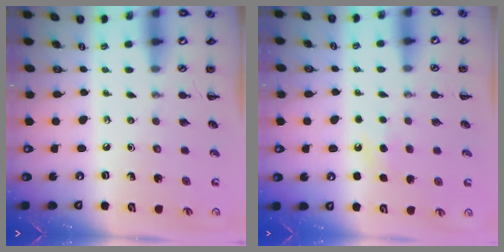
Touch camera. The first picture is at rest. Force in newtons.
{"total": 4.9, "press": 4.8, "slide": 1.2}